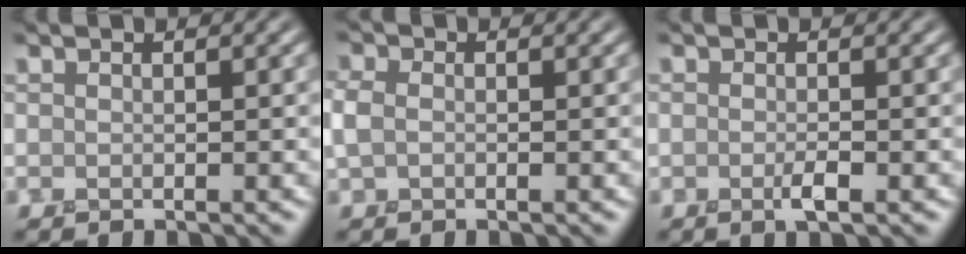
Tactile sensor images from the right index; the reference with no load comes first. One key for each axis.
{"total": 1.0, "fx": 0.1, "fy": 1.0, "fz": 0.4, "tx": -0.014, "ty": 0.008, "tz": -0.004}
{"total": 0.7, "fx": -0.4, "fy": 0.0, "fz": 0.6, "tx": -0.015, "ty": -0.001, "tz": -0.008}